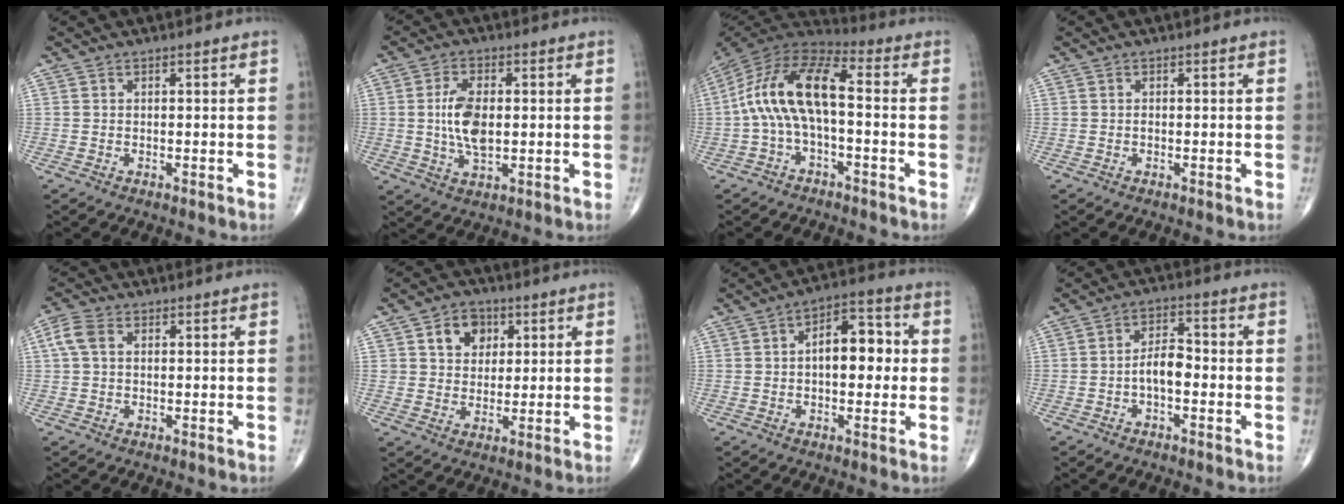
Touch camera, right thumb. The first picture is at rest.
{"total": 8.2, "force": [0.3, 4.2, 7.0], "torque": [-0.134, -0.003, 0.006]}
{"total": 14.5, "force": [-0.9, 6.3, 13.0], "torque": [-0.255, 0.047, -0.028]}
{"total": 0.0}
{"total": 4.3, "force": [1.0, 2.8, 3.1], "torque": [-0.079, 0.014, 0.017]}
{"total": 7.0, "force": [2.7, 5.5, 3.4], "torque": [-0.017, -0.006, 0.041]}
{"total": 10.1, "force": [0.6, 5.6, 8.4], "torque": [-0.097, 0.024, 0.003]}
{"total": 5.4, "force": [-1.4, 2.8, 4.4], "torque": [-0.066, 0.025, -0.031]}